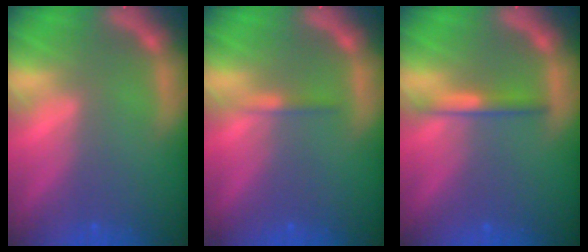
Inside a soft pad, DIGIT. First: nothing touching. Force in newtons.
{"total": 0.9}
{"total": 2.0}